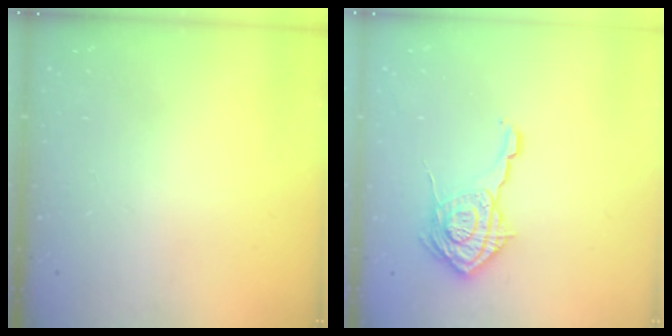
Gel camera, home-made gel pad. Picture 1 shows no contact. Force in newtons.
{"total": 15.4, "press": 15.4, "slide": 0.7}